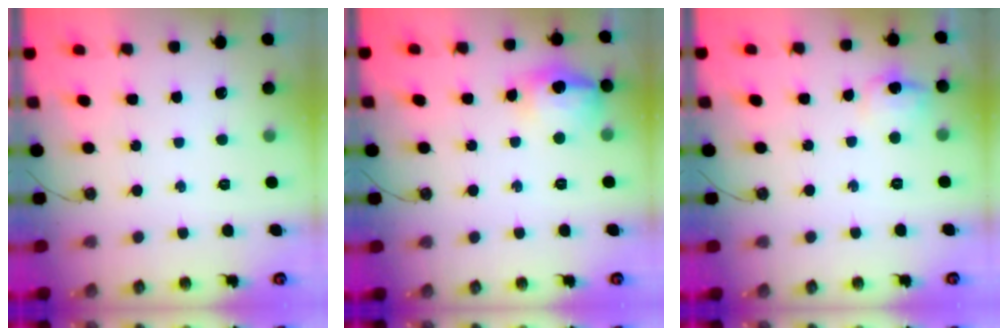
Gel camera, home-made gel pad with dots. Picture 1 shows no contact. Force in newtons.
{"total": 14.0, "press": 13.9, "slide": 1.5}
{"total": 8.3, "press": 8.2, "slide": 0.8}